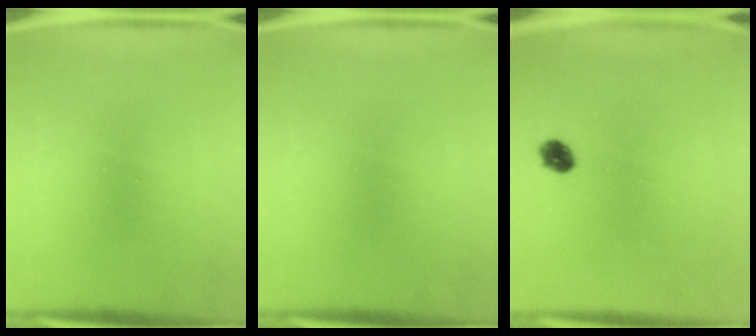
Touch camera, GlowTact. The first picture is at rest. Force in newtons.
{"total": 0.0}
{"total": 3.2}